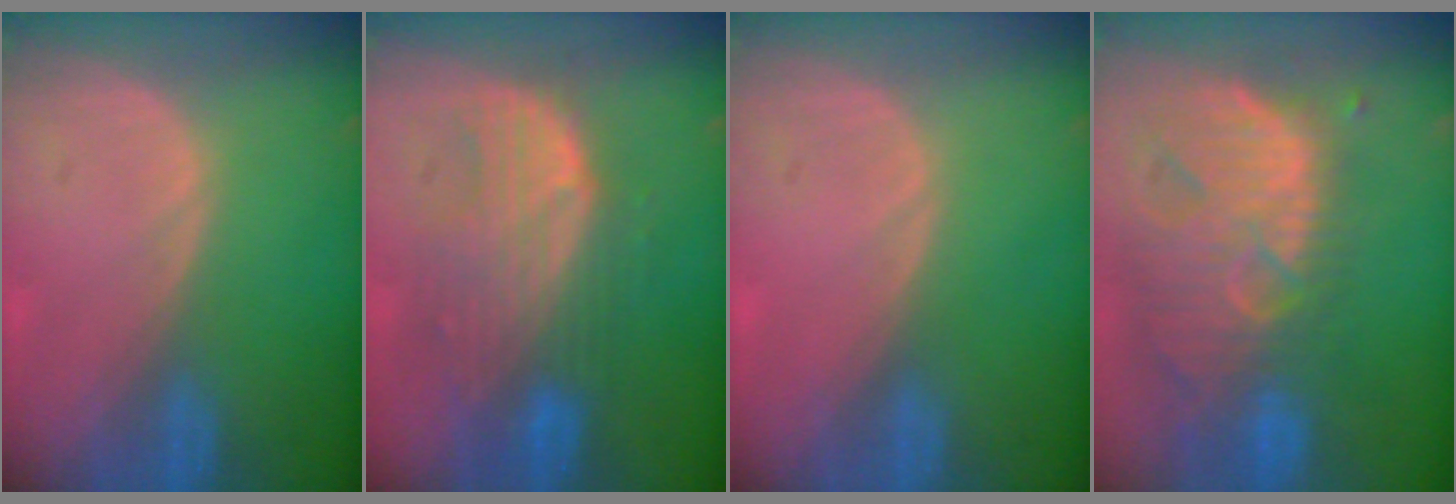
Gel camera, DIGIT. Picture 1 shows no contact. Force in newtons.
{"total": 8.9, "press": 8.3, "slide": 3.2}
{"total": 0.0}
{"total": 13.4, "press": 11.5, "slide": 6.9}